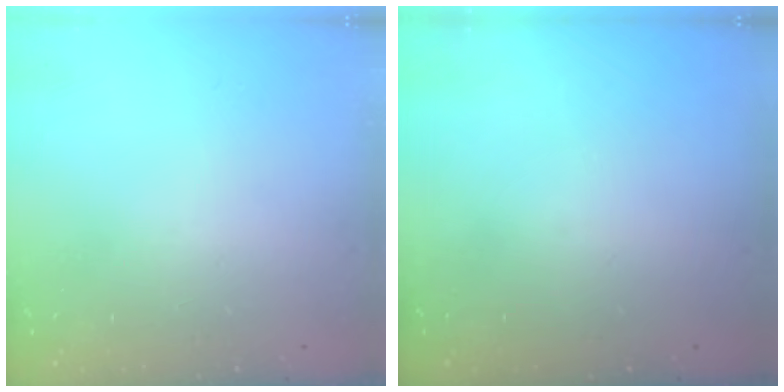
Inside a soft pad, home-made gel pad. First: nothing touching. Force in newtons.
{"total": 0.0}